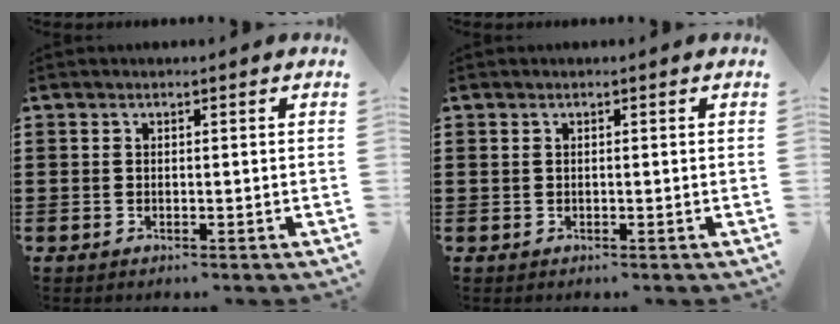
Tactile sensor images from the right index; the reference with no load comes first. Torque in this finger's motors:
{"motor_torque": [0.05, 0.10, 0.05, -0.01]}